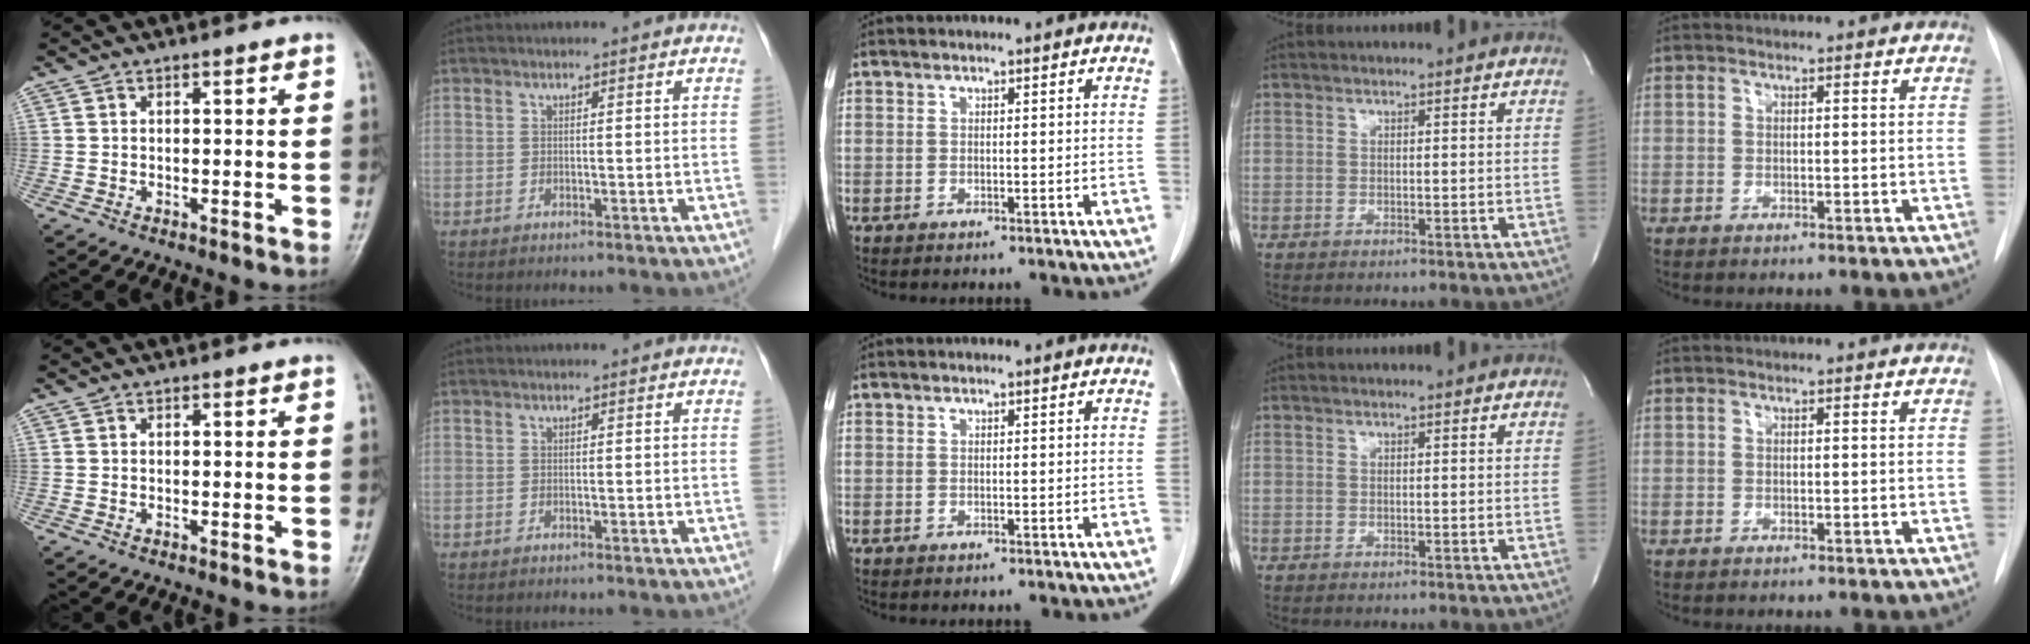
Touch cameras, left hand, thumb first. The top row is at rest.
{}